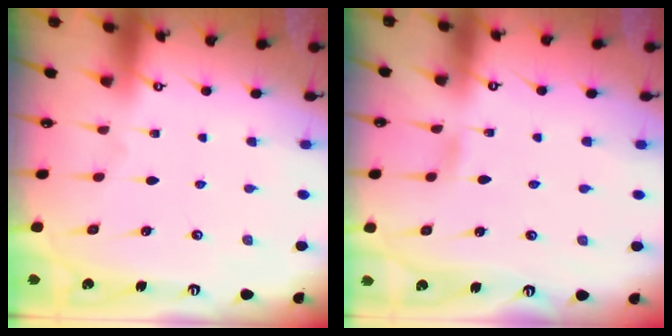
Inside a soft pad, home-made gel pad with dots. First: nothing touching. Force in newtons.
{"total": 2.0, "press": 2.0, "slide": 0.2}